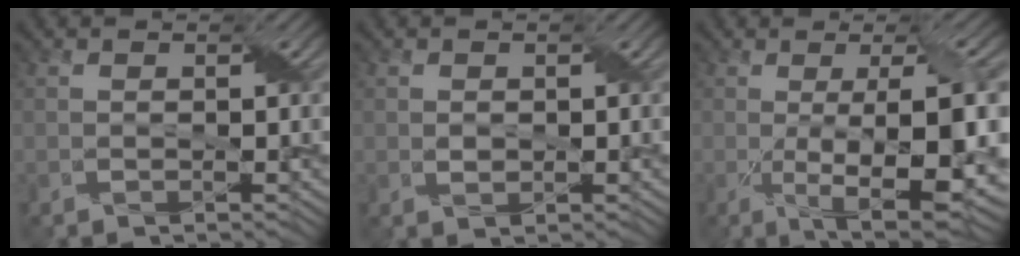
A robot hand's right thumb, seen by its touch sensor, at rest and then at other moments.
{"total": 1.1, "force": [0.1, 0.8, 0.8], "torque": [-0.021, -0.002, 0.007]}
{"total": 12.7, "force": [-1.9, 3.3, 12.1], "torque": [-0.177, -0.002, -0.016]}